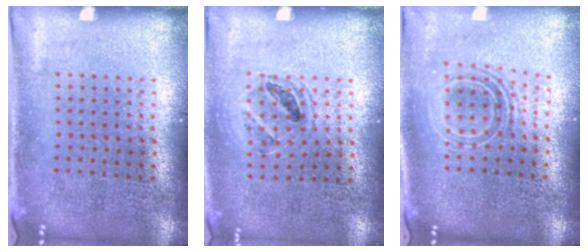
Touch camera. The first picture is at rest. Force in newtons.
{"total": 1.0, "press": 1.0, "slide": 0.2}
{"total": 1.8, "press": 1.3, "slide": 1.1}